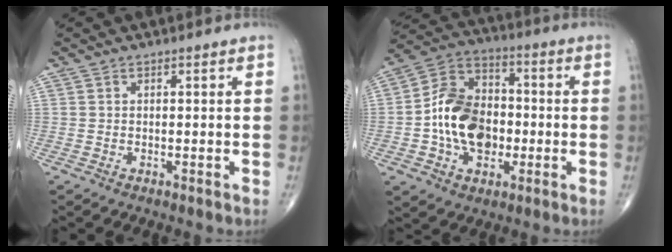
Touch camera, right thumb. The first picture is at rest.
{"total": 17.1, "force": [-2.3, 12.1, 11.8], "torque": [-0.176, 0.035, -0.044]}